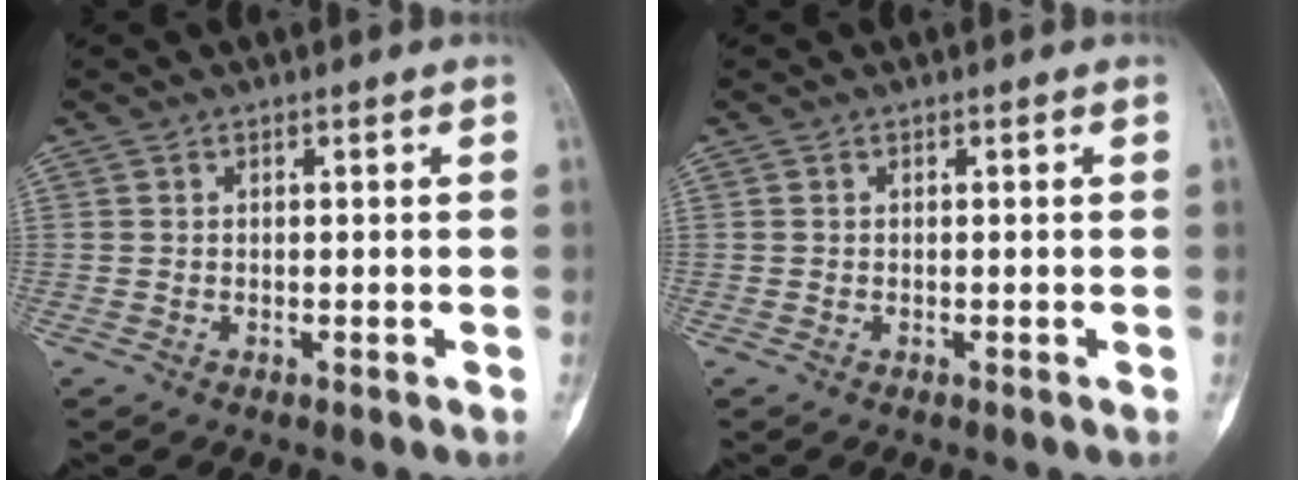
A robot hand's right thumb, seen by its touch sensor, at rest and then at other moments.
{"total": 0.0}